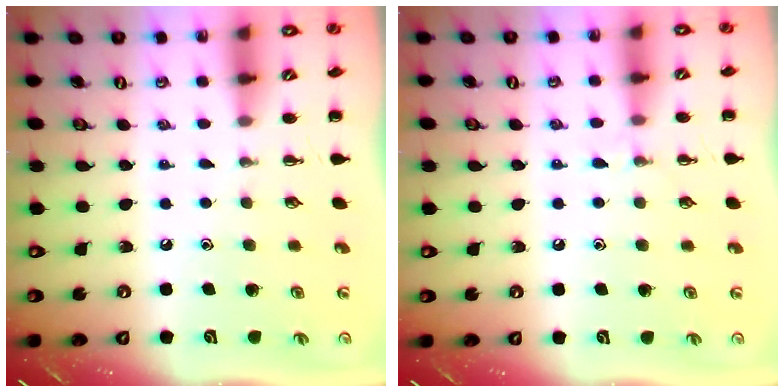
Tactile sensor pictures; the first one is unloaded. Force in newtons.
{"total": 4.6, "press": 4.3, "slide": 1.5}